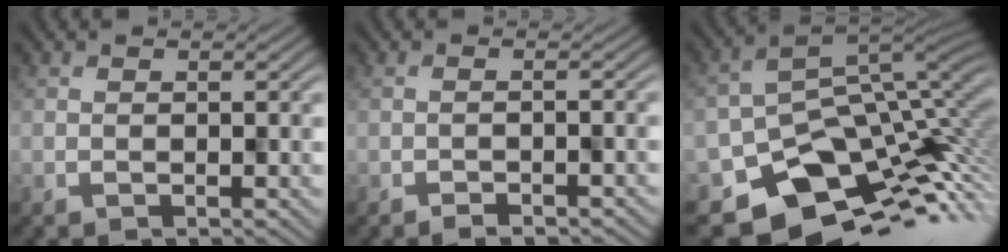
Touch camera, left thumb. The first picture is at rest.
{"total": 1.4, "force": [-1.3, -0.1, -0.1], "torque": [0.003, 0.005, -0.023]}
{"total": 9.8, "force": [-4.3, 7.3, 4.9], "torque": [-0.096, -0.031, -0.063]}